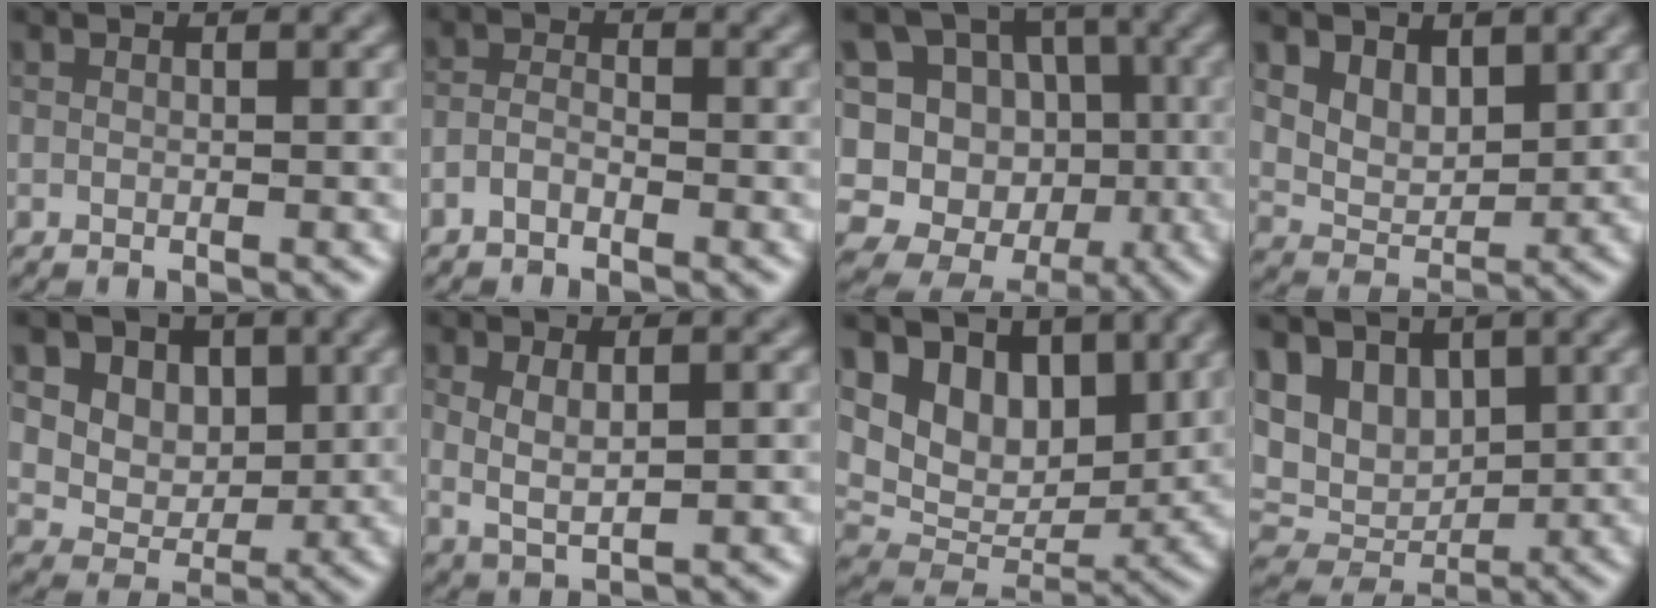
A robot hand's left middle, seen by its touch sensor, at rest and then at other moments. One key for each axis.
{"total": 1.5, "fx": -1.0, "fy": 0.7, "fz": 0.8, "tx": -0.018, "ty": 0.003, "tz": -0.025}
{"total": 13.7, "fx": -2.3, "fy": 13.0, "fz": 3.8, "tx": -0.133, "ty": 0.022, "tz": -0.033}
{"total": 3.9, "fx": 2.2, "fy": 2.6, "fz": 1.9, "tx": -0.042, "ty": -0.020, "tz": 0.044}
{"total": 10.9, "fx": 5.0, "fy": 8.3, "fz": 5.1, "tx": -0.089, "ty": 0.006, "tz": 0.080}
{"total": 2.9, "fx": 0.4, "fy": 1.4, "fz": 2.5, "tx": -0.050, "ty": -0.004, "tz": 0.010}
{"total": 8.3, "fx": 4.2, "fy": 5.6, "fz": 4.4, "tx": -0.079, "ty": -0.014, "tz": 0.069}
{"total": 7.6, "fx": 3.1, "fy": 5.5, "fz": 4.2, "tx": -0.086, "ty": 0.008, "tz": 0.048}